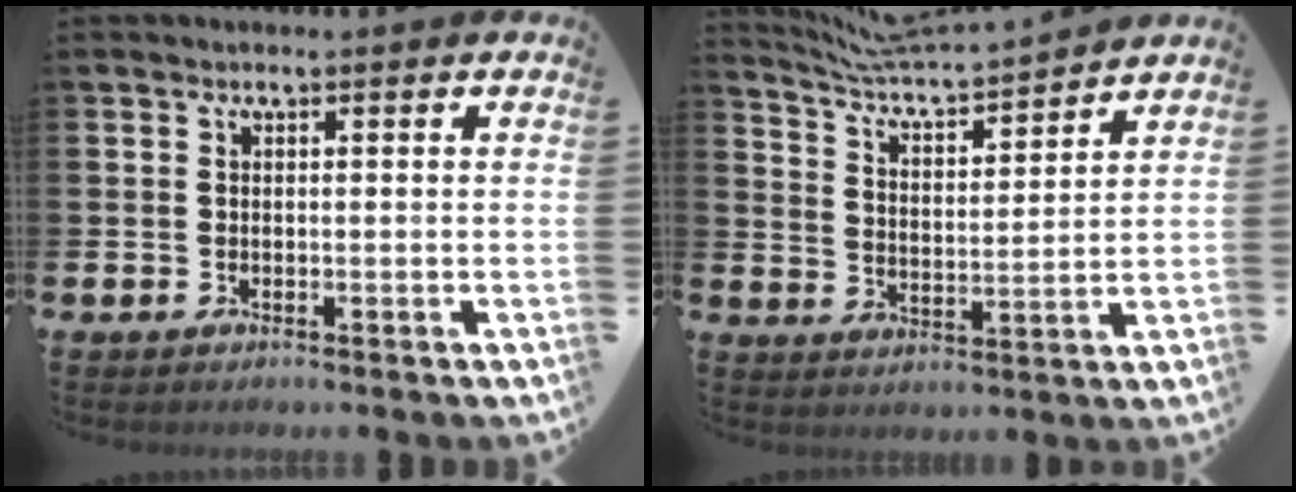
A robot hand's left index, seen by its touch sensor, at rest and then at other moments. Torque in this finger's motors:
{"motor_torque": [-0.19, -0.79, 0.13, 0.04]}